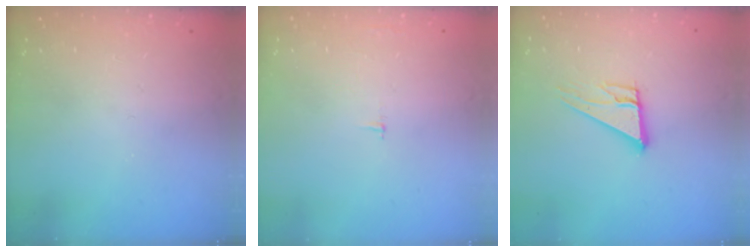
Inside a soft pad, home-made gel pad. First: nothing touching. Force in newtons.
{"total": 2.1, "press": 2.1, "slide": 0.2}
{"total": 10.0, "press": 10.0, "slide": 0.5}